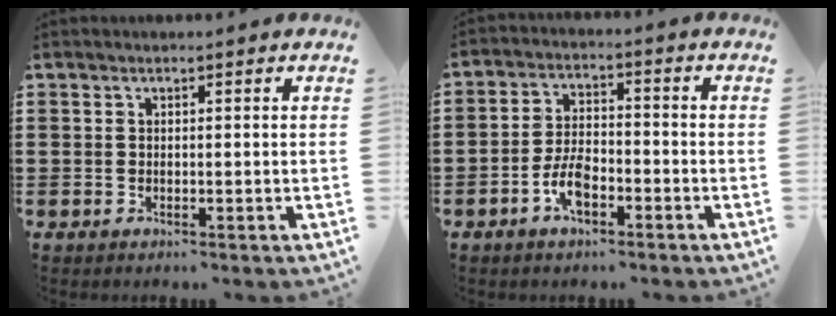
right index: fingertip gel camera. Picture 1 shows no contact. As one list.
[{"total": 5.6, "force": [-2.9, 2.5, 4.1], "torque": [-0.101, 0.000, -0.061]}]